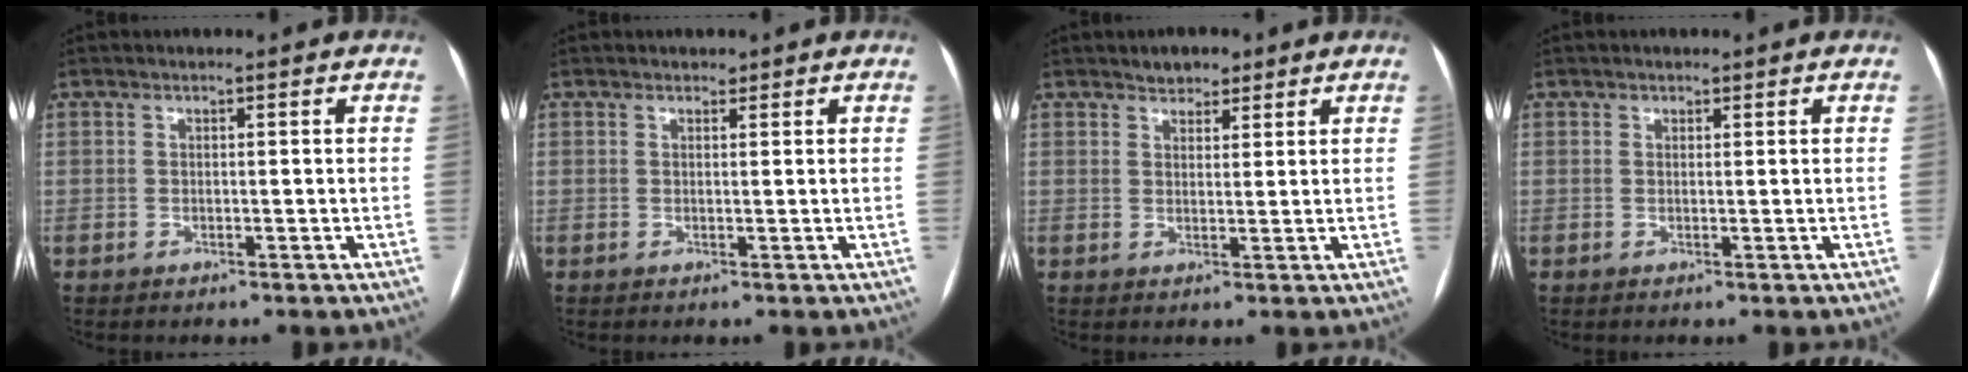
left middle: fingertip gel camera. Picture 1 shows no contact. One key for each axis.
{"total": 0.8, "fx": 0.6, "fy": 0.5, "fz": 0.1, "tx": -0.004, "ty": -0.002, "tz": 0.007}
{"total": 3.2, "fx": 2.5, "fy": 1.7, "fz": 1.1, "tx": -0.017, "ty": 0.008, "tz": 0.038}
{"total": 0.6, "fx": 0.4, "fy": 0.4, "fz": 0.1, "tx": -0.001, "ty": -0.001, "tz": 0.004}